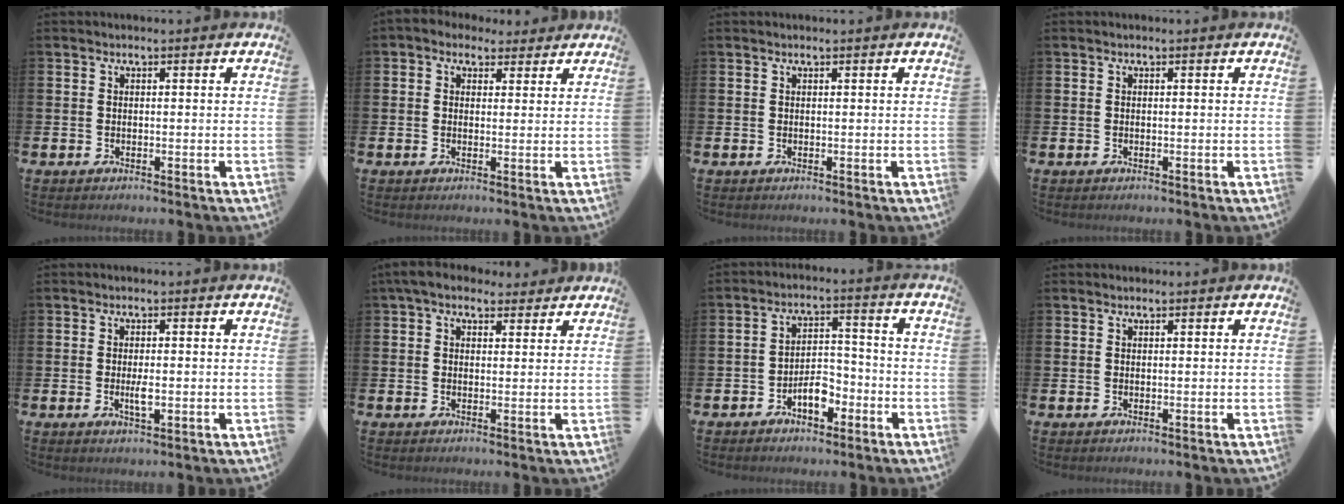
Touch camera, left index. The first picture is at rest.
{"total": 2.7, "force": [2.1, 1.8, 0.2], "torque": [-0.003, -0.003, 0.034]}
{"total": 0.0}
{"total": 0.0}
{"total": 2.0, "force": [-0.1, 0.5, 1.9], "torque": [-0.029, -0.004, -0.004]}
{"total": 5.0, "force": [4.2, 2.2, 1.6], "torque": [-0.029, -0.011, 0.074]}
{"total": 4.7, "force": [-2.7, 2.5, 2.9], "torque": [-0.043, 0.007, -0.055]}
{"total": 0.8, "force": [0.7, 0.2, 0.1], "torque": [0.002, 0.001, 0.013]}